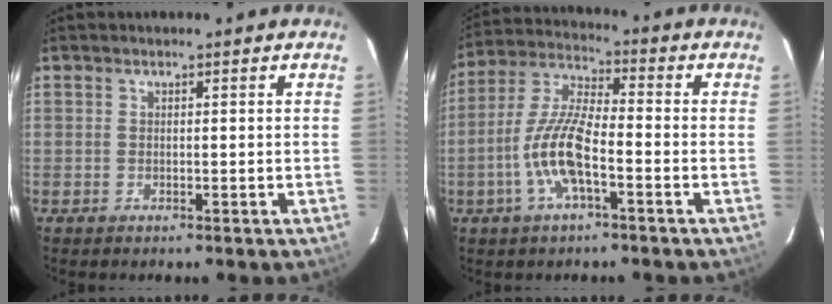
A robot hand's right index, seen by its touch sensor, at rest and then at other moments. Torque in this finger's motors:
{"motor_torque": [1.74, -0.40, 0.85, 0.11]}